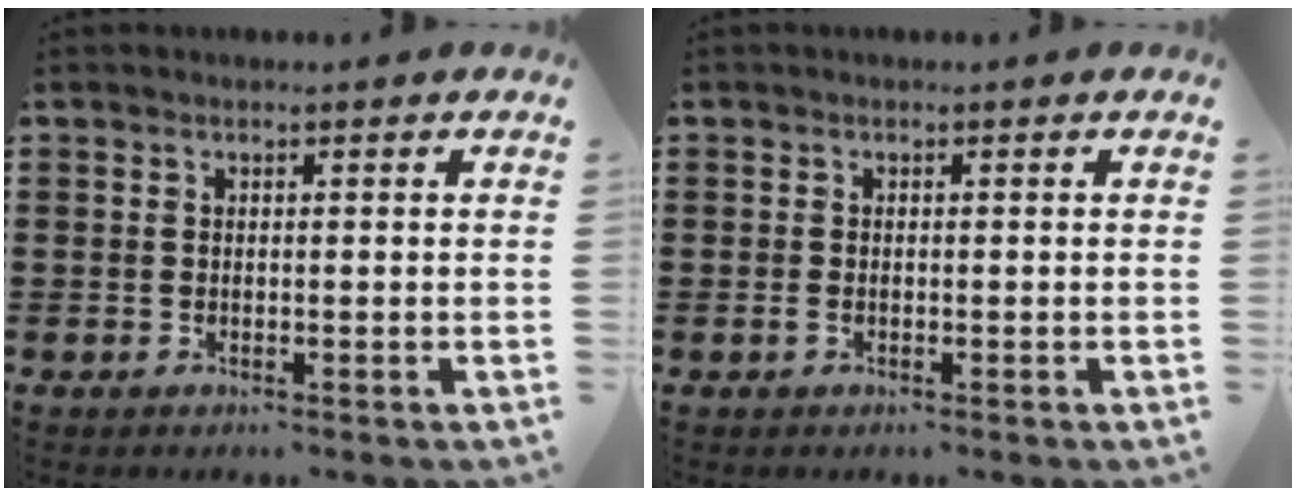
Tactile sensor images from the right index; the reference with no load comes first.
{"total": 0.5, "force": [-0.3, 0.1, 0.4], "torque": [-0.010, -0.005, -0.004]}